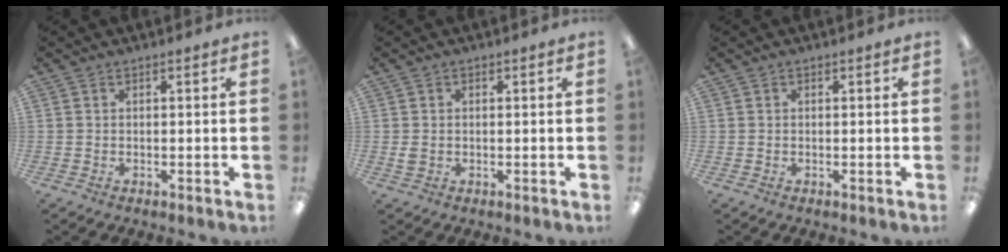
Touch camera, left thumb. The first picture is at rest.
{"total": 1.6, "force": [0.0, 1.3, 0.9], "torque": [-0.009, 0.002, -0.002]}
{"total": 0.0}